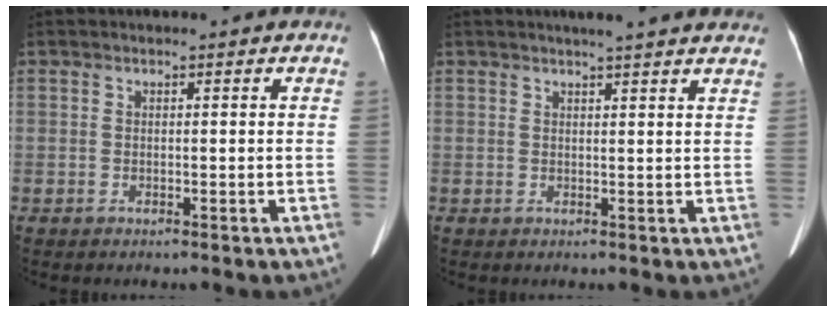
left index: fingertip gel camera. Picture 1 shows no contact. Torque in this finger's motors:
{"motor_torque": [-0.09, -0.08, -0.01, 0.00]}